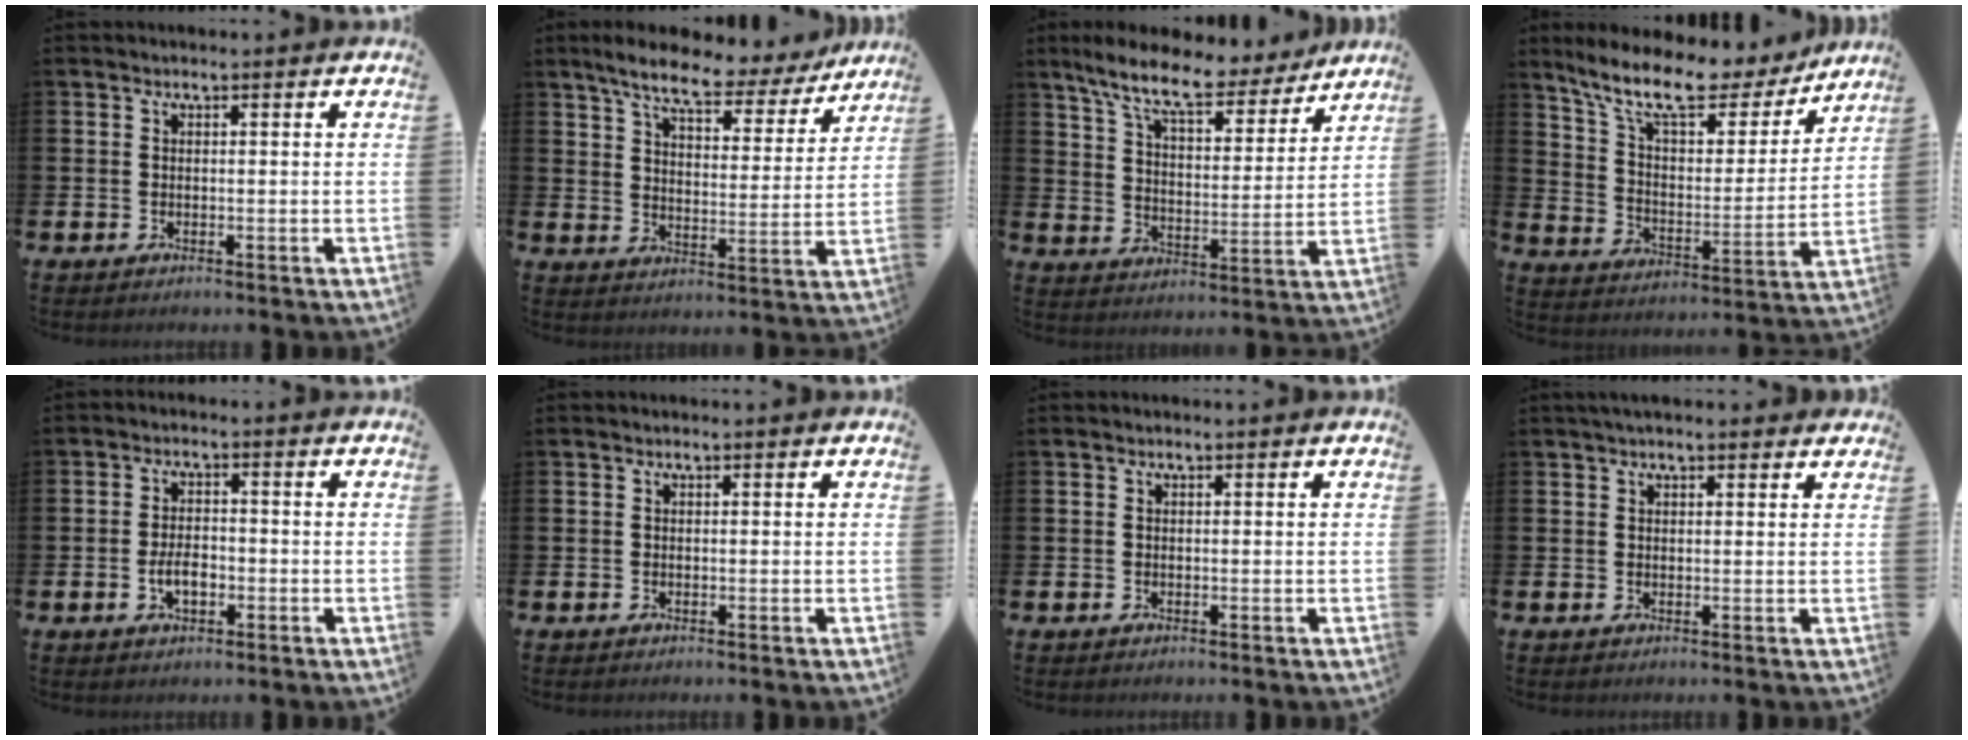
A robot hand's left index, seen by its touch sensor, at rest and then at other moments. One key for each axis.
{"total": 8.3, "fx": 7.3, "fy": 2.0, "fz": 3.5, "tx": -0.084, "ty": -0.038, "tz": 0.123}
{"total": 10.6, "fx": 9.2, "fy": 2.5, "fz": 4.8, "tx": -0.122, "ty": -0.044, "tz": 0.160}
{"total": 12.6, "fx": 10.4, "fy": 3.7, "fz": 6.0, "tx": -0.145, "ty": -0.061, "tz": 0.178}
{"total": 3.3, "fx": -0.9, "fy": 1.9, "fz": 2.6, "tx": -0.037, "ty": 0.001, "tz": -0.019}
{"total": 0.0}
{"total": 0.0}
{"total": 2.0, "fx": 1.8, "fy": 0.5, "fz": 0.7, "tx": -0.013, "ty": 0.000, "tz": 0.031}